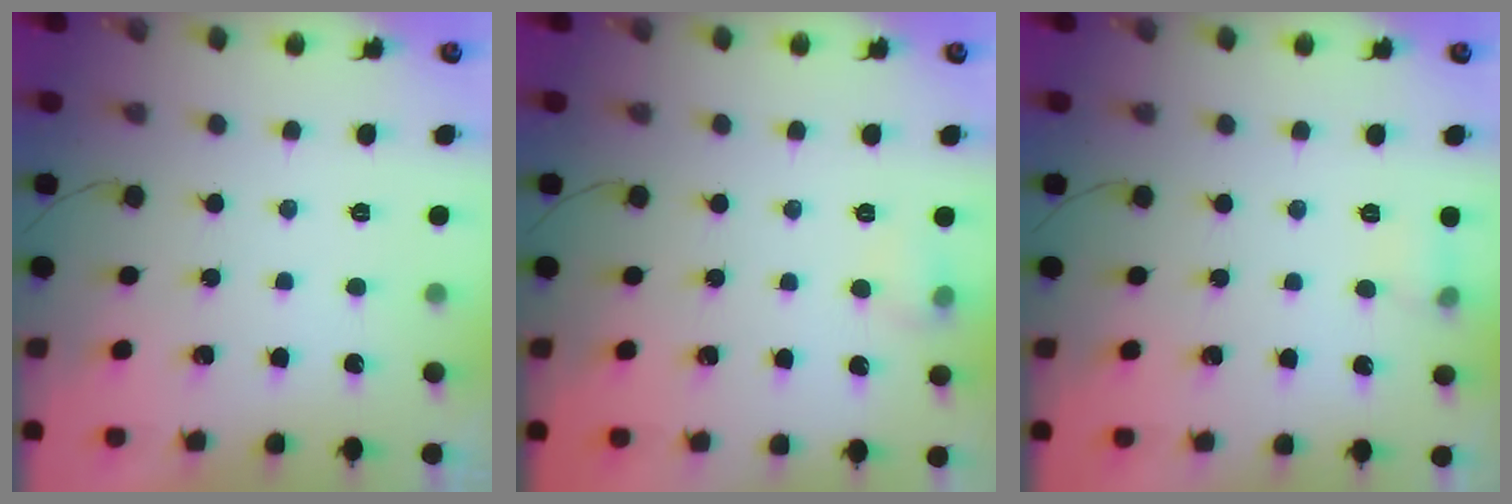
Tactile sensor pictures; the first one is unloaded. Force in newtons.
{"total": 5.5, "press": 5.3, "slide": 1.5}
{"total": 5.7, "press": 5.2, "slide": 2.2}